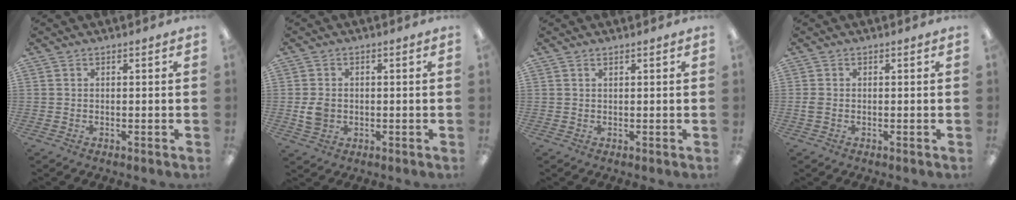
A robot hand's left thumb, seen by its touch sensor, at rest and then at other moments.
{"total": 4.4, "force": [-0.4, 3.6, 2.4], "torque": [-0.041, 0.003, -0.008]}
{"total": 0.6, "force": [0.4, 0.2, 0.3], "torque": [-0.007, 0.002, 0.008]}
{"total": 1.7, "force": [-0.3, 1.1, 1.2], "torque": [-0.022, 0.004, -0.005]}